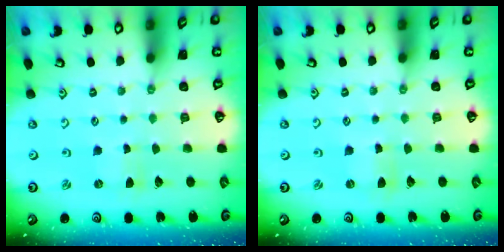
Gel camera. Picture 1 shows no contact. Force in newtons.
{"total": 0.8, "press": 0.8, "slide": 0.1}